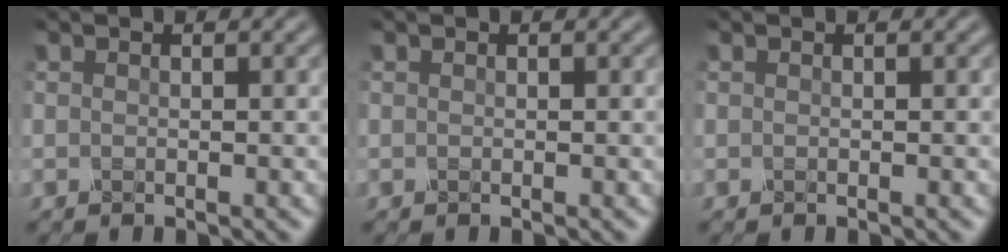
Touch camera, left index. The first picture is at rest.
{"total": 0.0}
{"total": 0.0}